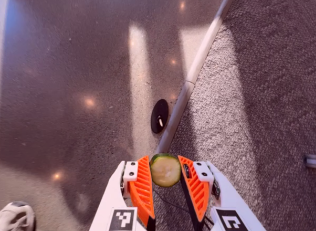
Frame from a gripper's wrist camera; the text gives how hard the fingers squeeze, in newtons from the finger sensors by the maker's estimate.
{"total": 6.6, "left": 6.3, "right": 6.8}